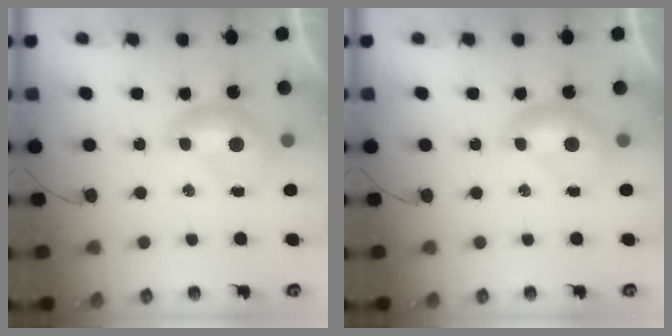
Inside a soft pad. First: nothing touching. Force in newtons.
{"total": 0.0}